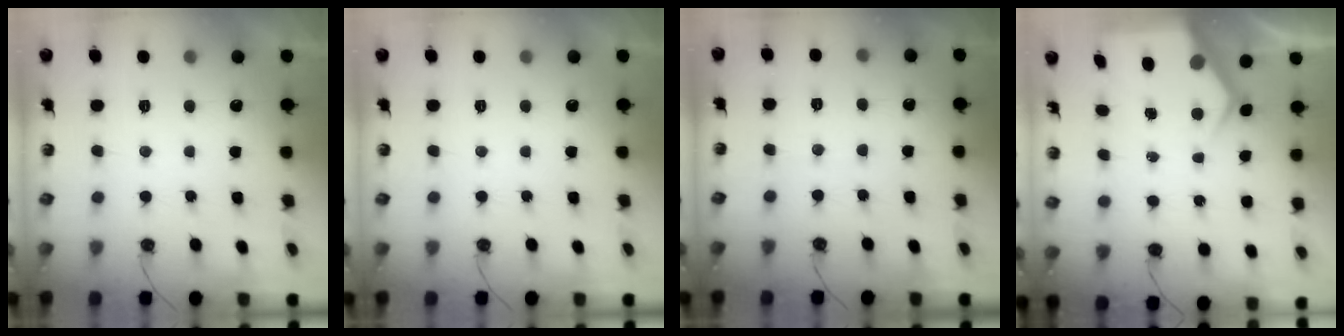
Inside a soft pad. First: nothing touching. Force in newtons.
{"total": 0.0}
{"total": 3.4, "press": 3.4, "slide": 0.5}
{"total": 6.6, "press": 6.6, "slide": 0.5}